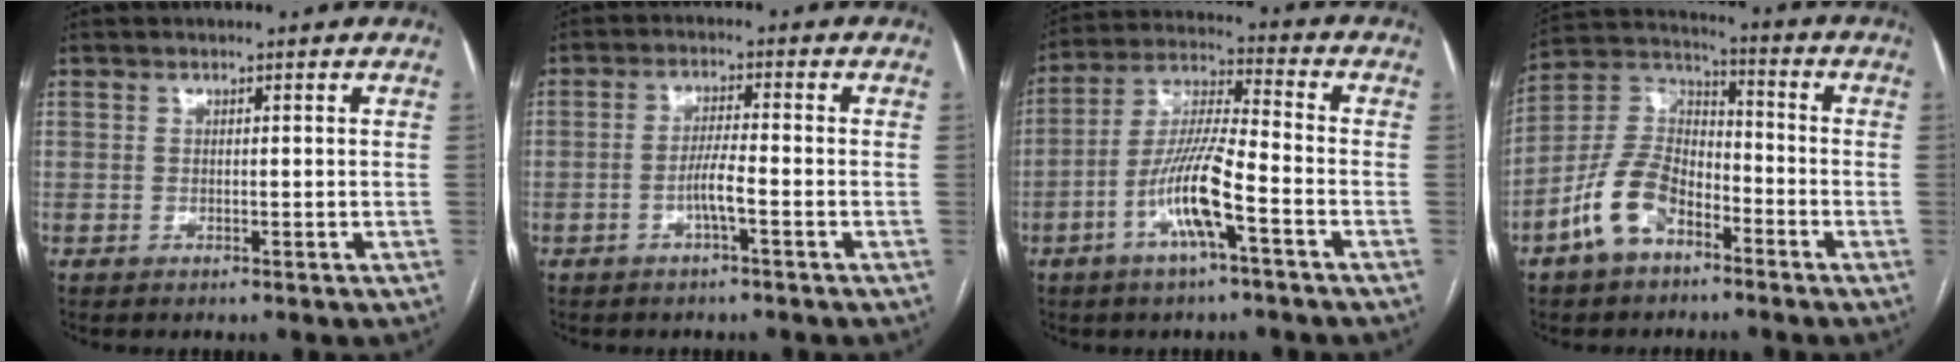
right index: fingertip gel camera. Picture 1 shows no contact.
{"total": 3.6, "force": [-1.5, 0.0, 3.3], "torque": [-0.064, 0.004, -0.029]}
{"total": 11.2, "force": [-4.5, 1.1, 10.1], "torque": [-0.204, 0.005, -0.088]}
{"total": 11.1, "force": [-6.1, 6.0, 7.1], "torque": [-0.157, 0.020, -0.117]}